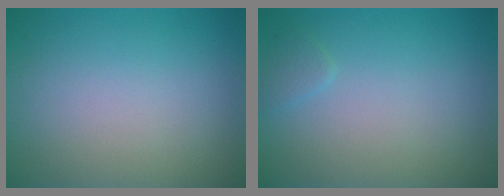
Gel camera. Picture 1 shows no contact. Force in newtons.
{"total": 0.8, "press": 0.8, "slide": 0.1}